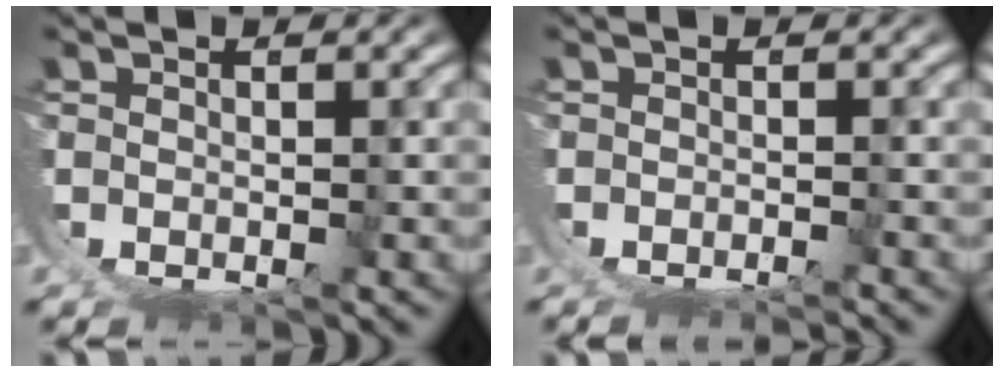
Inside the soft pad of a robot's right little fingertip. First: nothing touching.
{"total": 3.7, "force": [-3.2, 1.5, 1.0], "torque": [-0.020, -0.004, -0.048]}